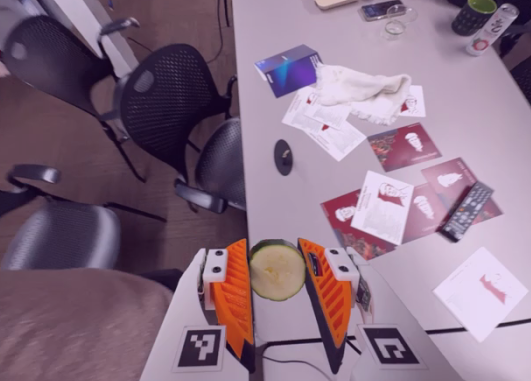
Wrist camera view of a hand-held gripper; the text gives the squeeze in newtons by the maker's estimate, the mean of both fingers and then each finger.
{"total": 8.9, "left": 8.6, "right": 9.2}